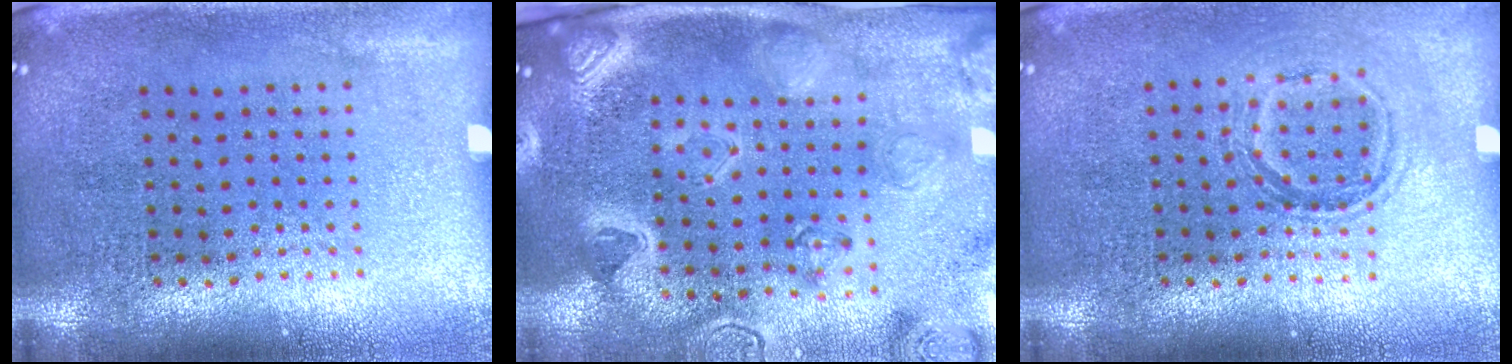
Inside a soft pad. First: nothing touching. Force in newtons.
{"total": 3.1, "press": 3.1, "slide": 0.4}
{"total": 1.2, "press": 1.1, "slide": 0.6}